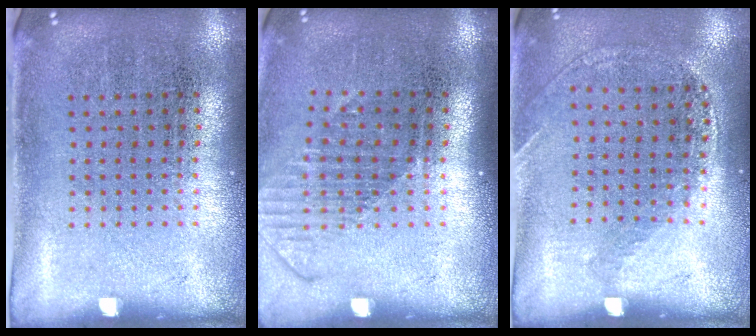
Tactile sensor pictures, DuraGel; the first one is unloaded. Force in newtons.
{"total": 1.6, "press": 1.2, "slide": 1.0}
{"total": 1.2, "press": 1.1, "slide": 0.5}